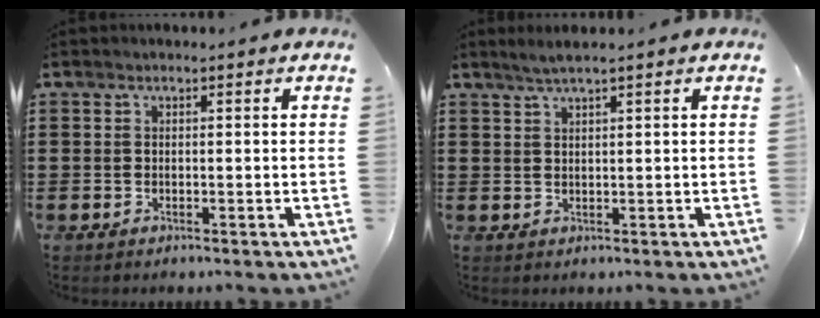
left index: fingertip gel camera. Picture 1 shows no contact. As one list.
[{"total": 1.9, "force": [1.4, -0.2, 1.3], "torque": [-0.026, 0.001, 0.026]}]